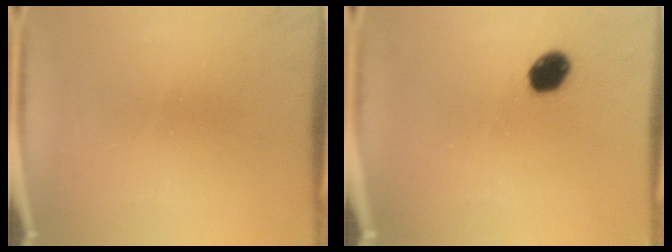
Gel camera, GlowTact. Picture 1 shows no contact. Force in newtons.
{"total": 5.7}